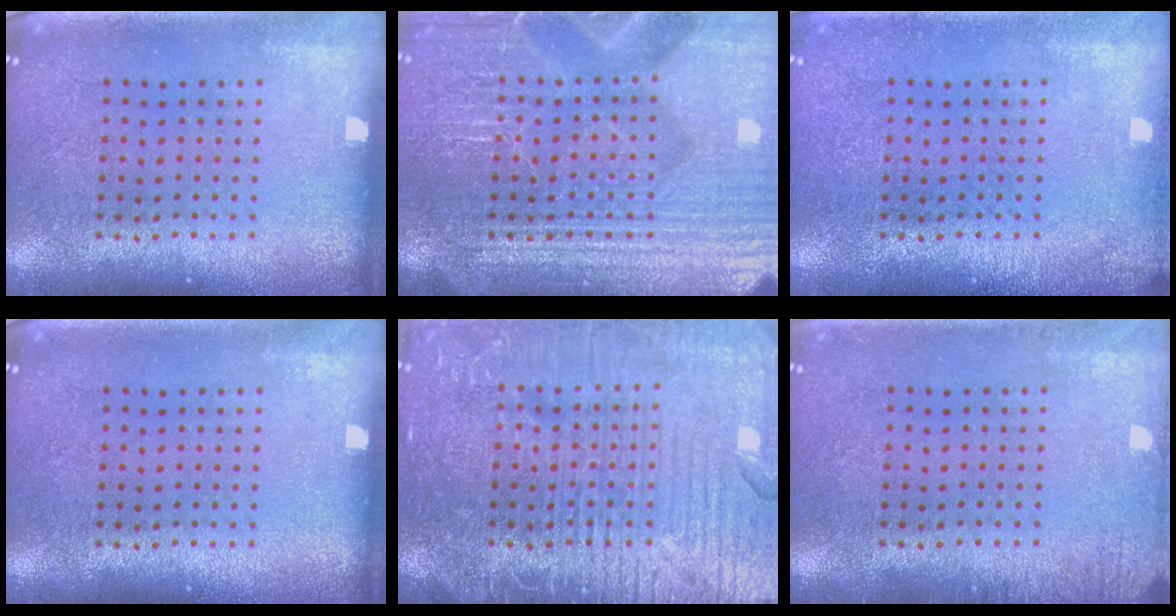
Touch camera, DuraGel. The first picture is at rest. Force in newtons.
{"total": 4.9, "press": 4.9, "slide": 0.6}
{"total": 0.9, "press": 0.9, "slide": 0.1}
{"total": 0.0}
{"total": 7.2, "press": 7.2, "slide": 0.9}
{"total": 1.4, "press": 1.4, "slide": 0.2}